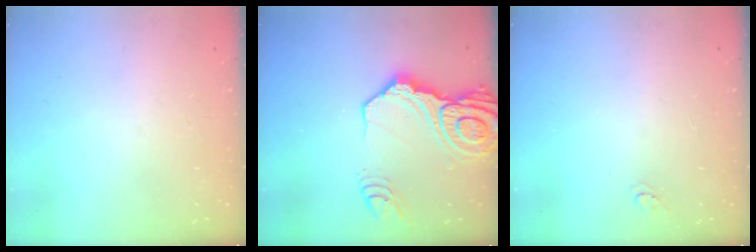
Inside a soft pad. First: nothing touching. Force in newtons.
{"total": 23.0, "press": 22.8, "slide": 3.1}
{"total": 3.3, "press": 3.3, "slide": 0.4}